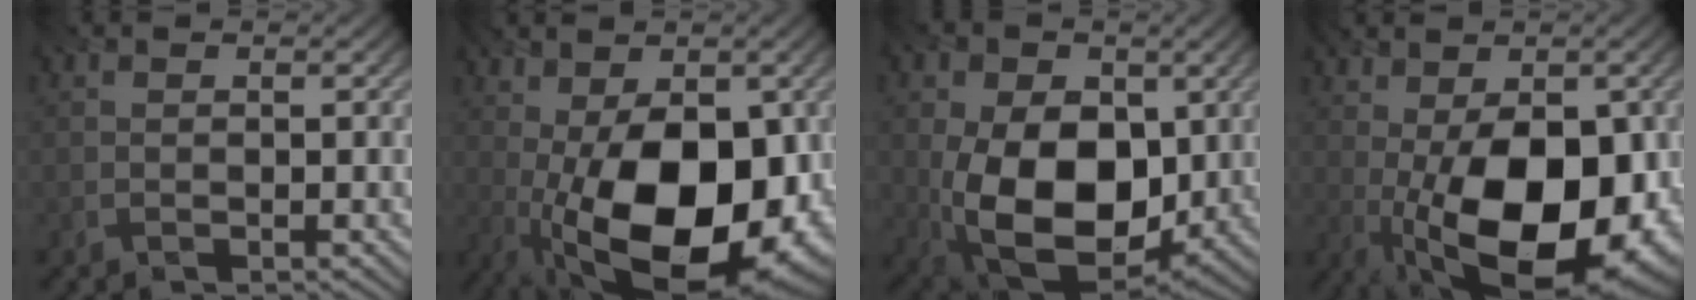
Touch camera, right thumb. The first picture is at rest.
{"total": 18.7, "force": [-3.3, 9.9, 15.5], "torque": [-0.236, -0.047, -0.035]}
{"total": 15.2, "force": [-1.6, 10.3, 11.0], "torque": [-0.207, -0.036, -0.028]}
{"total": 17.8, "force": [-3.0, 9.2, 15.0], "torque": [-0.226, -0.040, -0.032]}